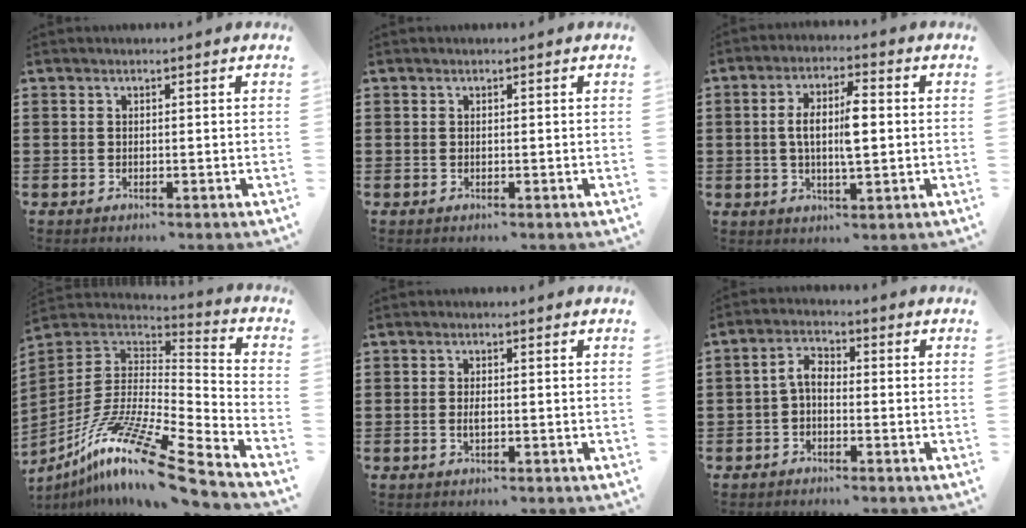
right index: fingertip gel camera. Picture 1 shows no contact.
{"total": 0.0}
{"total": 7.5, "force": [0.5, 2.4, 7.1], "torque": [-0.144, 0.001, 0.003]}
{"total": 15.0, "force": [-9.9, 1.4, 11.2], "torque": [-0.218, 0.013, -0.190]}
{"total": 1.5, "force": [0.0, 0.4, 1.4], "torque": [-0.027, -0.003, 0.002]}
{"total": 3.4, "force": [-0.8, 1.8, 2.7], "torque": [-0.068, 0.005, -0.021]}